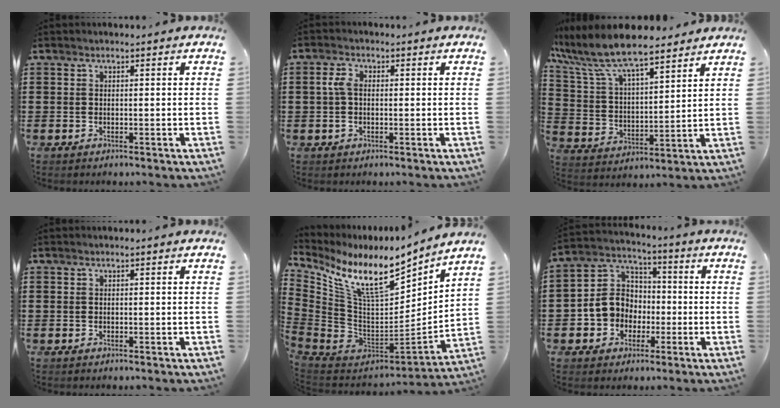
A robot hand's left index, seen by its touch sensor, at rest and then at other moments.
{"total": 3.2, "force": [0.0, 1.8, 2.6], "torque": [-0.076, -0.001, -0.008]}
{"total": 9.5, "force": [8.1, 1.7, 4.6], "torque": [-0.123, -0.035, 0.140]}
{"total": 0.0}
{"total": 12.4, "force": [8.0, 4.1, 8.6], "torque": [-0.187, -0.067, 0.135]}
{"total": 8.0, "force": [-1.9, 7.4, 2.5], "torque": [-0.094, 0.011, -0.042]}